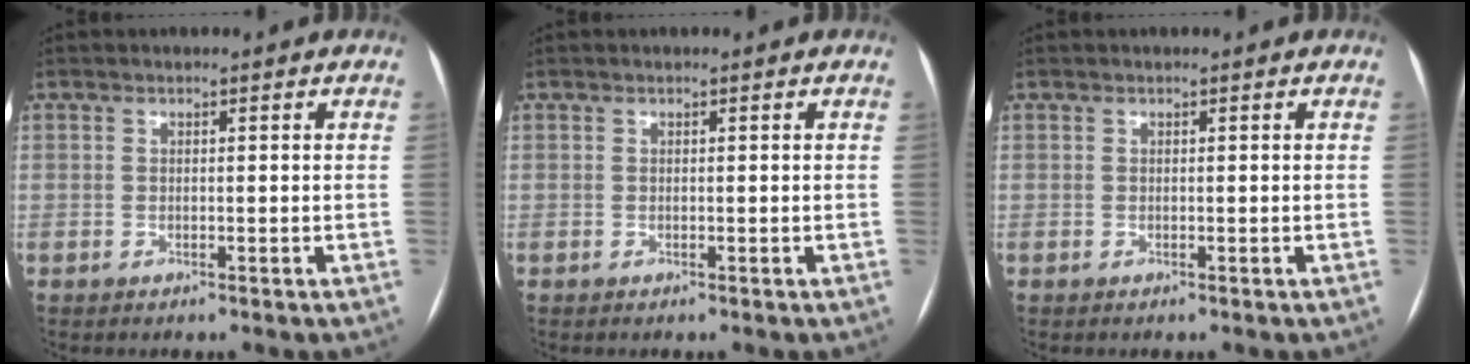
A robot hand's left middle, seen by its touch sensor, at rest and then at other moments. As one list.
[{"total": 0.0}, {"total": 0.0}]